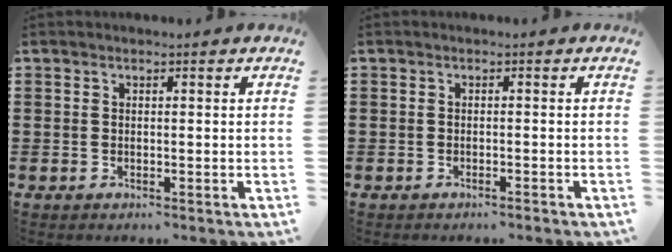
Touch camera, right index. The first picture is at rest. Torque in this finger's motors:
{"motor_torque": [0.95, 1.00, -0.12, -0.02]}